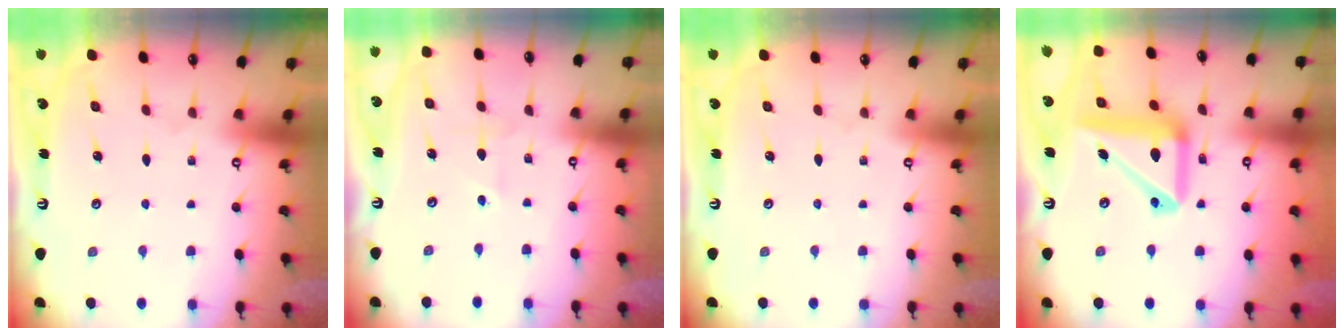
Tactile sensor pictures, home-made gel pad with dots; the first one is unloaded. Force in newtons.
{"total": 1.5, "press": 1.4, "slide": 0.5}
{"total": 0.0}
{"total": 16.5, "press": 16.4, "slide": 2.0}